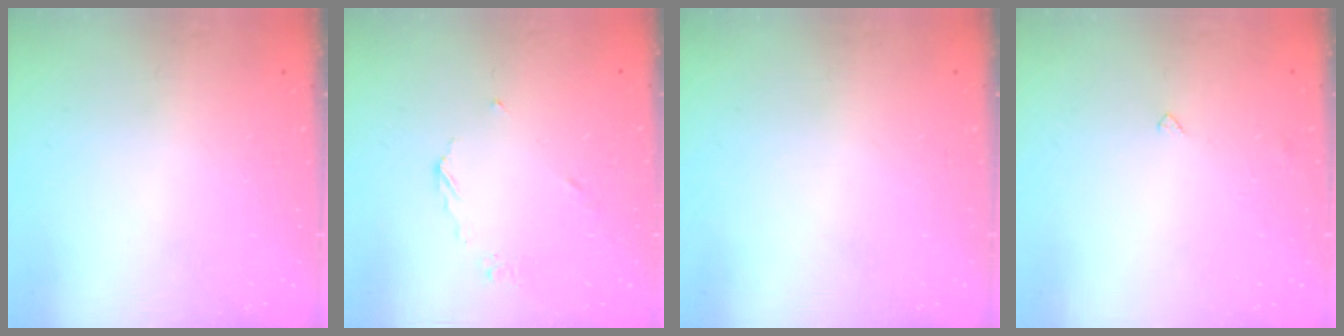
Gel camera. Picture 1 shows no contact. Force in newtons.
{"total": 4.8, "press": 4.8, "slide": 0.5}
{"total": 0.0}
{"total": 2.8, "press": 2.7, "slide": 0.4}